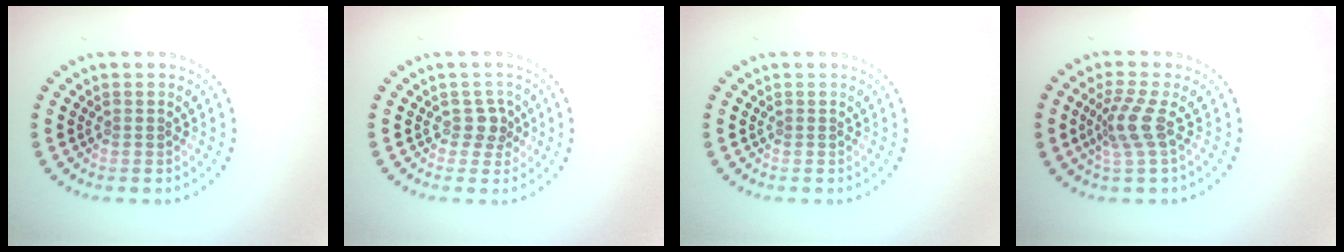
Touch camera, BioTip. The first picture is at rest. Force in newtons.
{"total": 1.5, "press": 1.2, "slide": 0.9}
{"total": 0.0}
{"total": 2.8, "press": 2.0, "slide": 1.9}